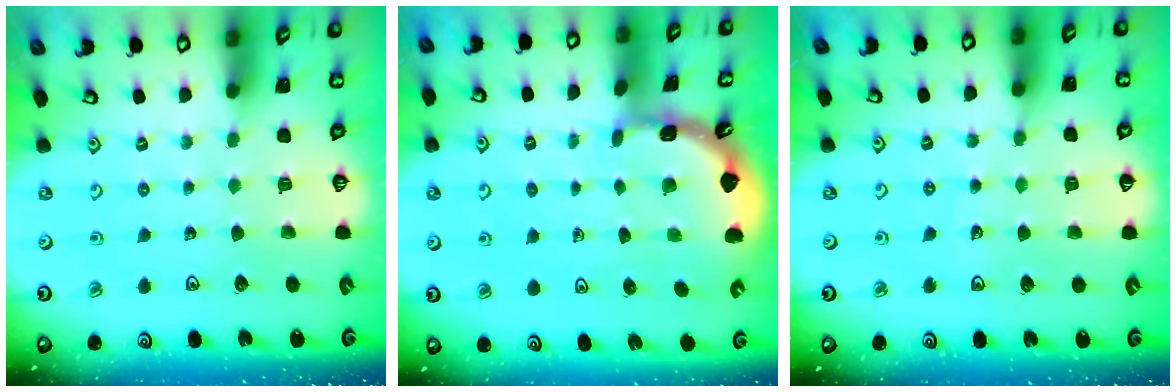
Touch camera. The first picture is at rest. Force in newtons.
{"total": 1.8, "press": 1.8, "slide": 0.1}
{"total": 2.9, "press": 2.1, "slide": 2.1}